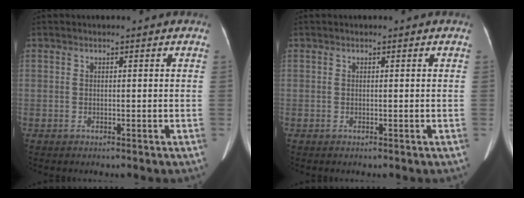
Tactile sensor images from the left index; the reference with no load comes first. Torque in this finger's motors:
{"motor_torque": [0.02, 0.07, -0.06, -0.01]}